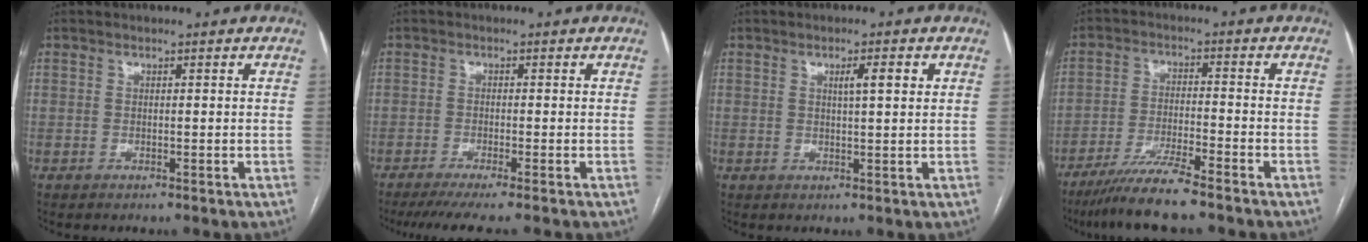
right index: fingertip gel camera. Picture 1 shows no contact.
{"total": 6.4, "force": [-5.3, -0.8, 3.4], "torque": [-0.036, -0.017, -0.084]}
{"total": 2.9, "force": [1.1, 0.2, 2.7], "torque": [-0.043, 0.003, 0.017]}
{"total": 8.1, "force": [-6.7, -0.5, 4.5], "torque": [-0.078, -0.027, -0.121]}